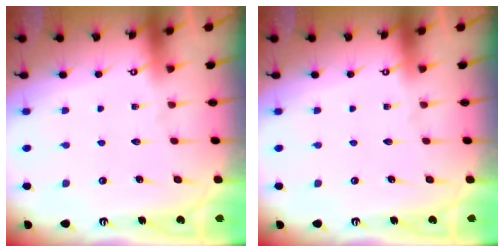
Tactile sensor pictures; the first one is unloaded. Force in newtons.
{"total": 0.0}